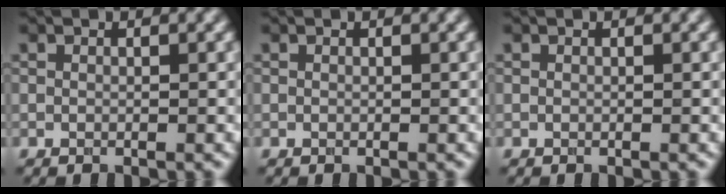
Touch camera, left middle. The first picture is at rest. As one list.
[{"total": 0.0}, {"total": 0.0}]